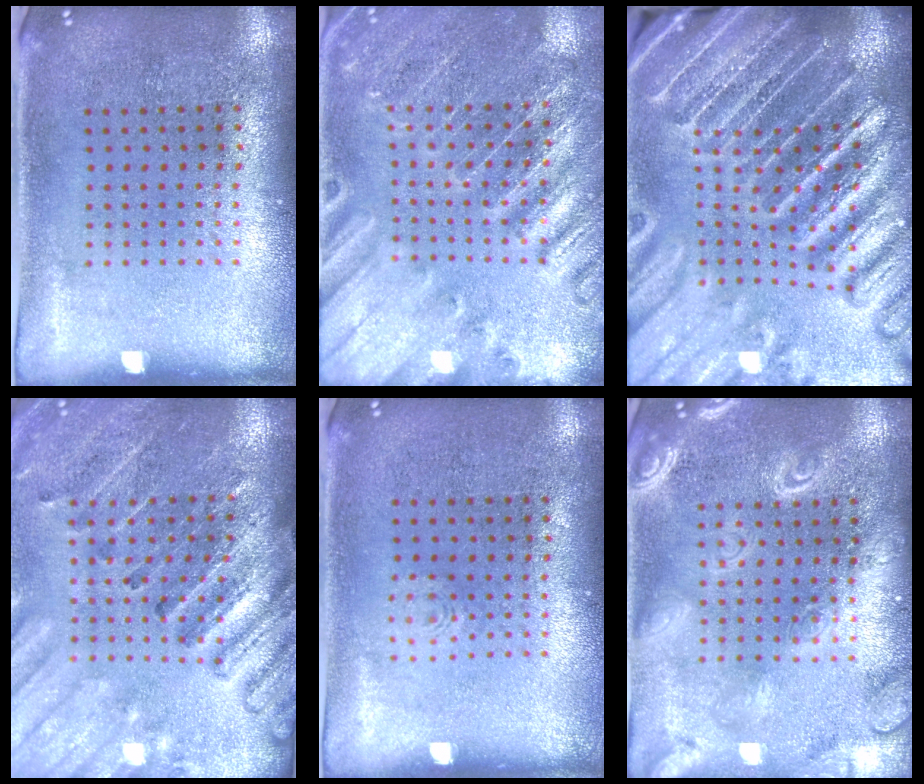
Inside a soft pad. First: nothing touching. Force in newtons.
{"total": 2.8, "press": 2.8, "slide": 0.4}
{"total": 4.7, "press": 4.3, "slide": 1.9}
{"total": 2.6, "press": 2.6, "slide": 0.2}
{"total": 0.7, "press": 0.6, "slide": 0.2}
{"total": 3.7, "press": 3.7, "slide": 0.5}